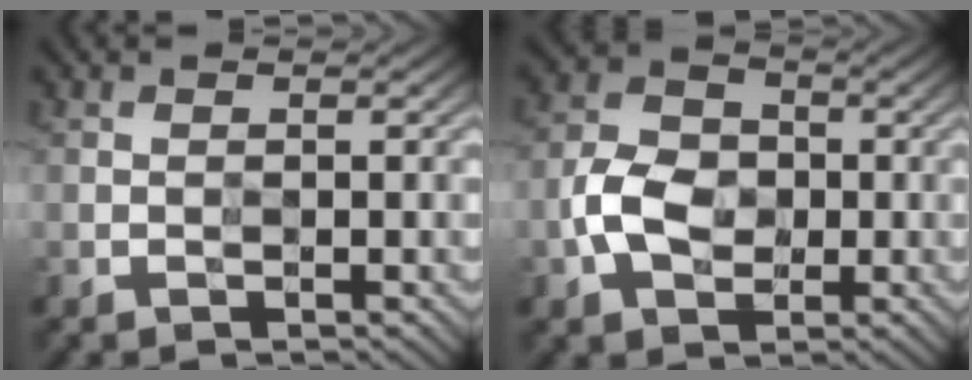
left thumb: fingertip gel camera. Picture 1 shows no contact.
{"total": 5.5, "force": [-1.4, 4.4, 2.9], "torque": [-0.058, 0.008, -0.035]}